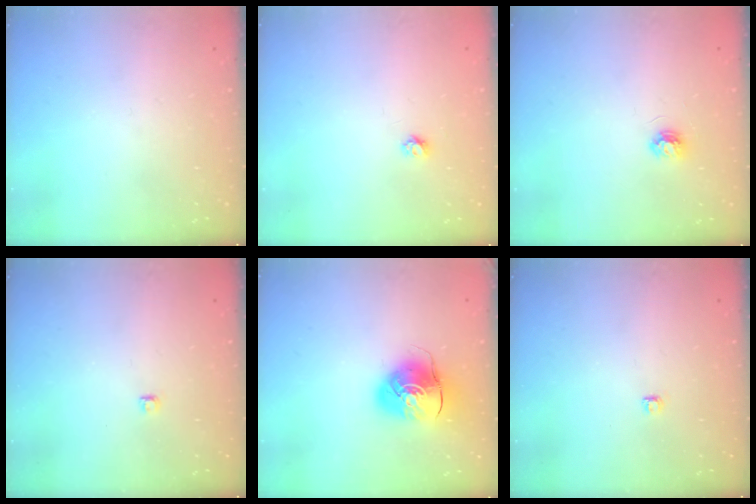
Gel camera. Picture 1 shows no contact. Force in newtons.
{"total": 3.4, "press": 3.4, "slide": 0.3}
{"total": 3.7, "press": 3.7, "slide": 0.5}
{"total": 2.8, "press": 2.7, "slide": 0.3}
{"total": 9.7, "press": 9.6, "slide": 1.2}
{"total": 2.8, "press": 2.8, "slide": 0.4}